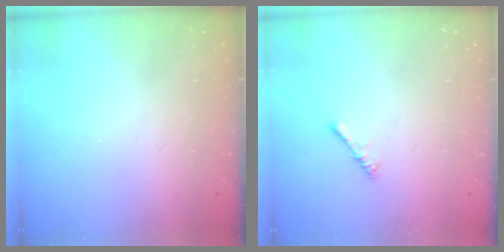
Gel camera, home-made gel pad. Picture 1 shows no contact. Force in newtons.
{"total": 0.0}